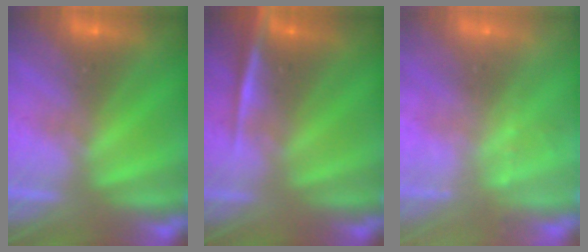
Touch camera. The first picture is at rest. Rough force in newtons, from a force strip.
{"total": 2.3}
{"total": 2.4}